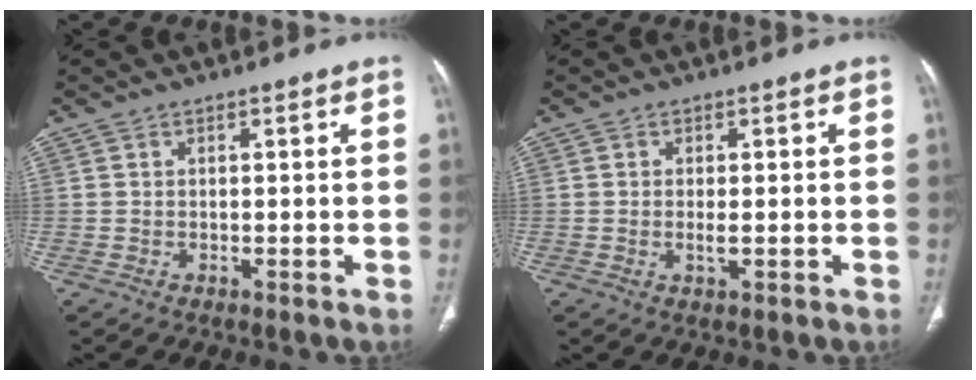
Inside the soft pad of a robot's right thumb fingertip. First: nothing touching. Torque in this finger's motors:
{"motor_torque": [-0.30, -0.49, -0.39, 0.08, -0.03]}